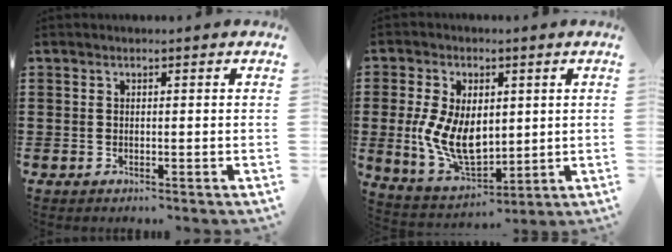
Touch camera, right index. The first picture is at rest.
{"total": 10.2, "force": [0.3, 6.2, 8.1], "torque": [-0.176, 0.001, 0.006]}